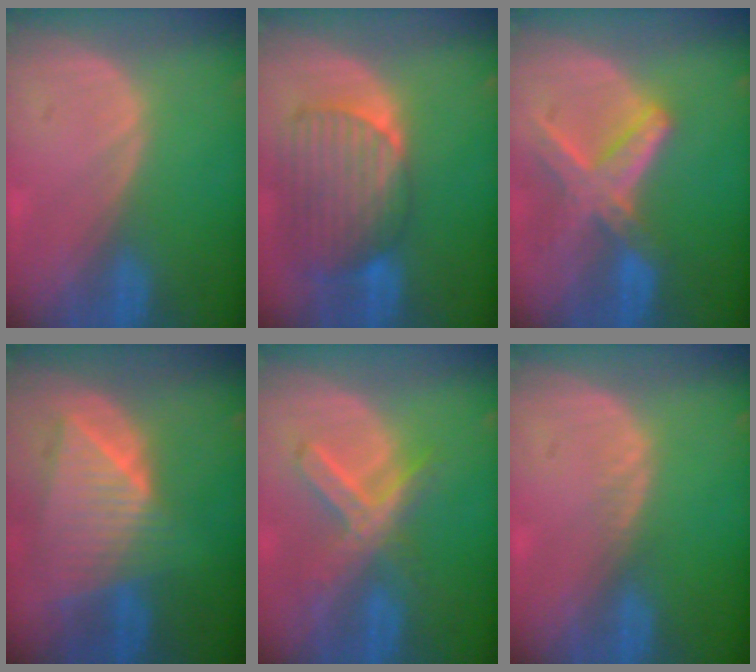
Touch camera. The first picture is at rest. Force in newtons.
{"total": 9.8, "press": 8.5, "slide": 4.8}
{"total": 8.2, "press": 7.1, "slide": 4.1}
{"total": 9.0, "press": 7.9, "slide": 4.3}
{"total": 7.4, "press": 6.2, "slide": 4.0}
{"total": 0.9, "press": 0.9, "slide": 0.2}